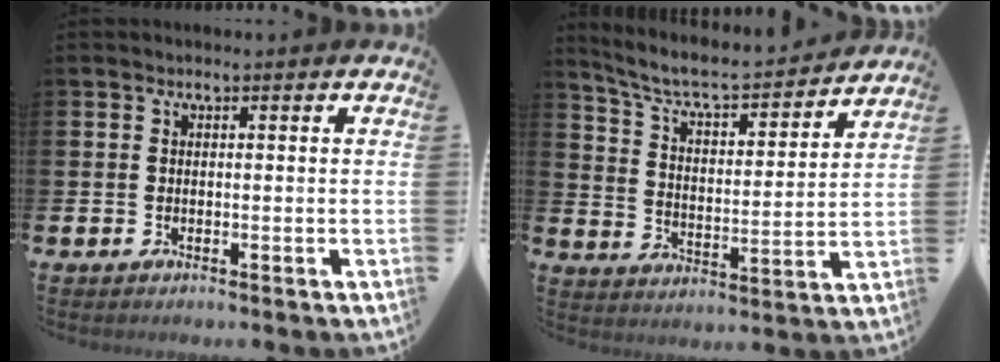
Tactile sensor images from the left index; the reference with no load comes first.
{"total": 7.3, "force": [6.6, 1.4, 2.6], "torque": [-0.085, -0.048, 0.110]}